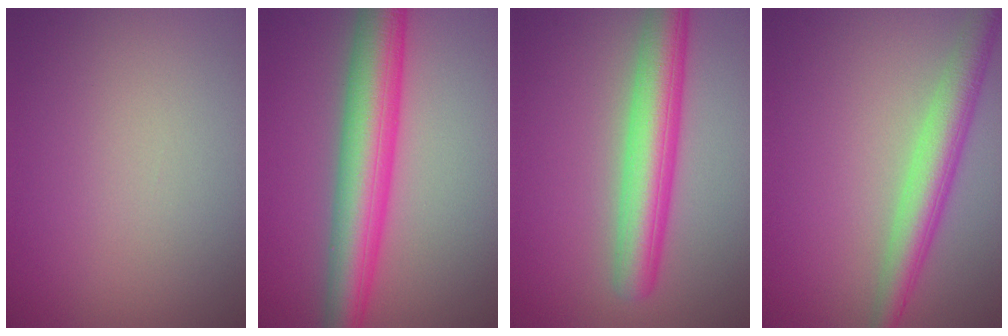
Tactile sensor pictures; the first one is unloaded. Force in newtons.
{"total": 7.7, "press": 7.7, "slide": 0.0}
{"total": 6.1, "press": 6.1, "slide": 0.2}
{"total": 4.5, "press": 4.5, "slide": 0.2}